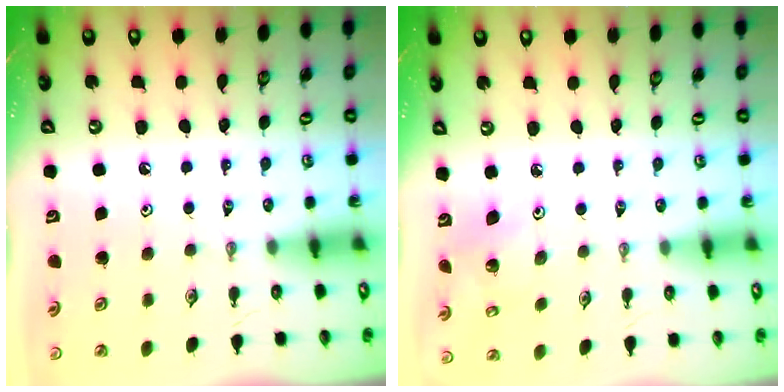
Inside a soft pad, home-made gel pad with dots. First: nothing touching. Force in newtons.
{"total": 3.5, "press": 3.5, "slide": 0.3}